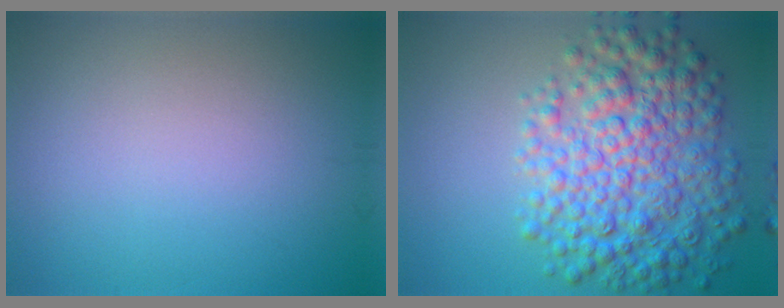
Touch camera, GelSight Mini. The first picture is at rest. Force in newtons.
{"total": 8.6, "press": 8.6, "slide": 0.1}